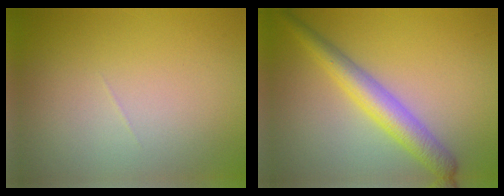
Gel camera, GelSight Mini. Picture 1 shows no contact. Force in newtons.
{"total": 4.3, "press": 4.3, "slide": 0.1}